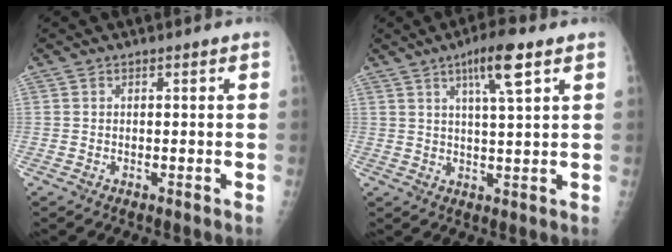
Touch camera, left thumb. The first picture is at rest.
{"total": 7.7, "force": [4.0, 1.0, 6.5], "torque": [-0.111, -0.016, 0.068]}